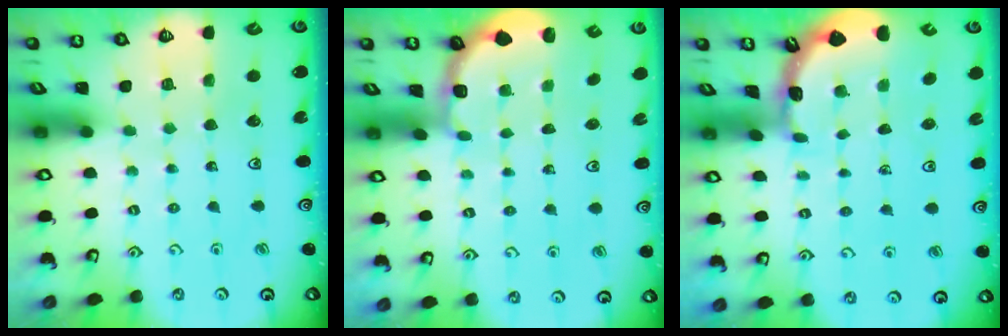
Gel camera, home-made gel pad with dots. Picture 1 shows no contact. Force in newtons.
{"total": 1.9, "press": 1.7, "slide": 0.8}
{"total": 1.7, "press": 1.7, "slide": 0.1}